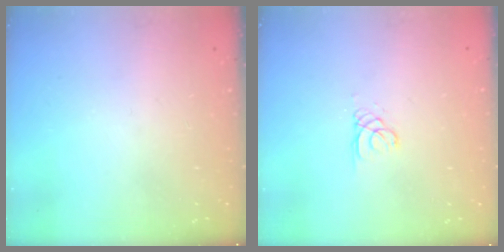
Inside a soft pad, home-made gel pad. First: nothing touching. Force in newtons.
{"total": 0.8, "press": 0.8, "slide": 0.1}